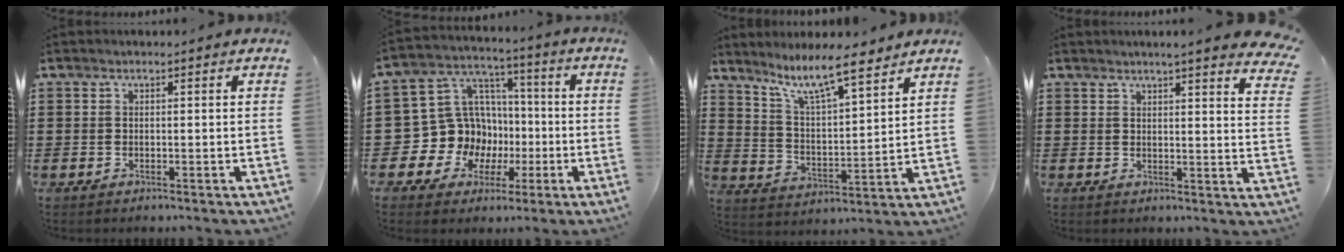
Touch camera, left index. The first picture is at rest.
{"total": 11.8, "force": [-1.7, 11.4, 2.6], "torque": [-0.107, -0.008, -0.017]}
{"total": 8.4, "force": [7.0, 1.2, 4.5], "torque": [-0.111, -0.030, 0.123]}
{"total": 3.8, "force": [3.4, -0.6, 1.5], "torque": [-0.035, -0.015, 0.058]}